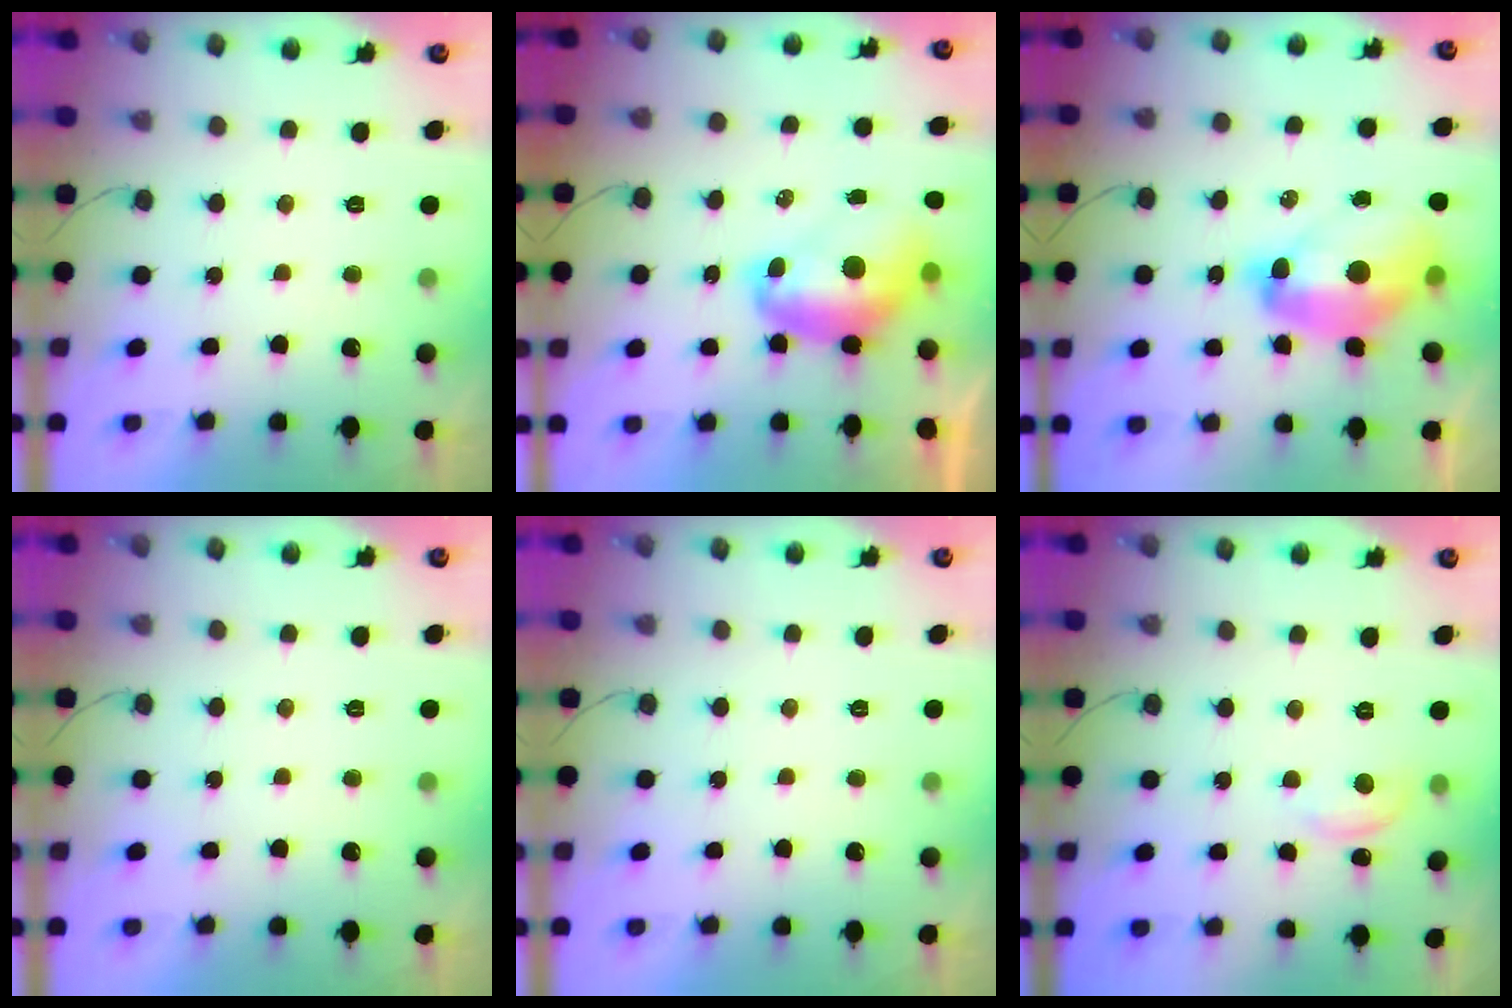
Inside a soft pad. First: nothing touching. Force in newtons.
{"total": 10.1, "press": 10.0, "slide": 1.1}
{"total": 14.0, "press": 14.0, "slide": 1.2}
{"total": 0.0}
{"total": 0.0}
{"total": 5.9, "press": 5.8, "slide": 0.6}